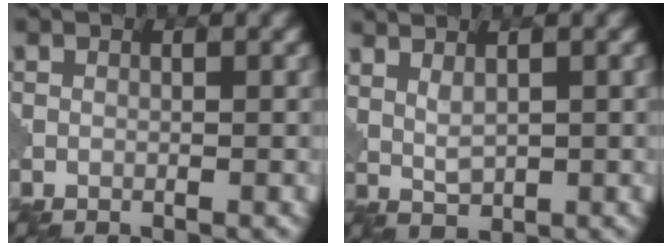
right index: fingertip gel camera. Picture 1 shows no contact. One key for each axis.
{"total": 2.2, "fx": 1.4, "fy": 0.6, "fz": 1.5, "tx": -0.036, "ty": -0.003, "tz": 0.035}